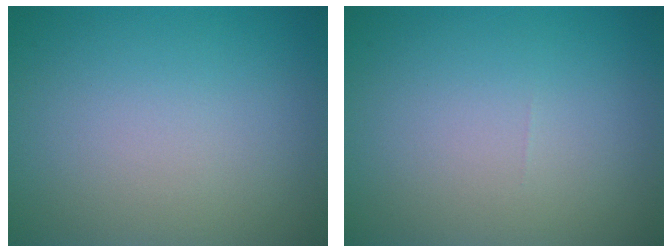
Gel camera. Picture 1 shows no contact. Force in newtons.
{"total": 0.0}